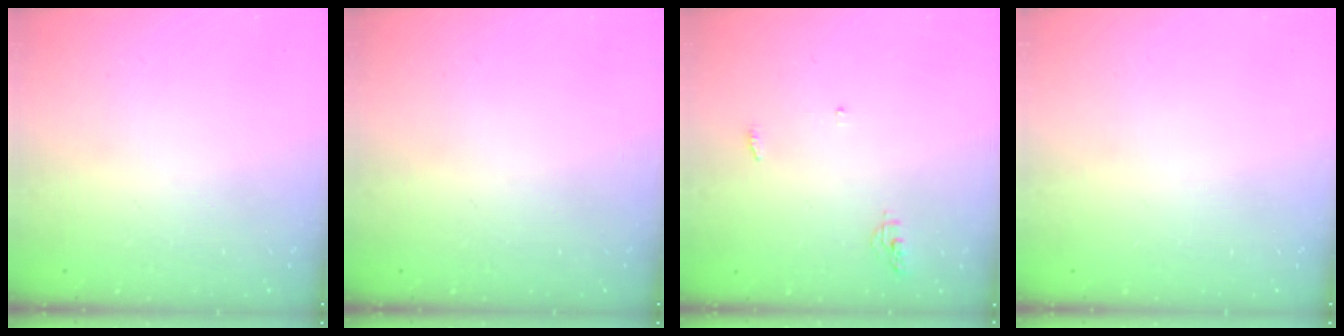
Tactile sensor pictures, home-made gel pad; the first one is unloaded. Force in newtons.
{"total": 0.0}
{"total": 7.8, "press": 4.6, "slide": 6.3}
{"total": 0.0}